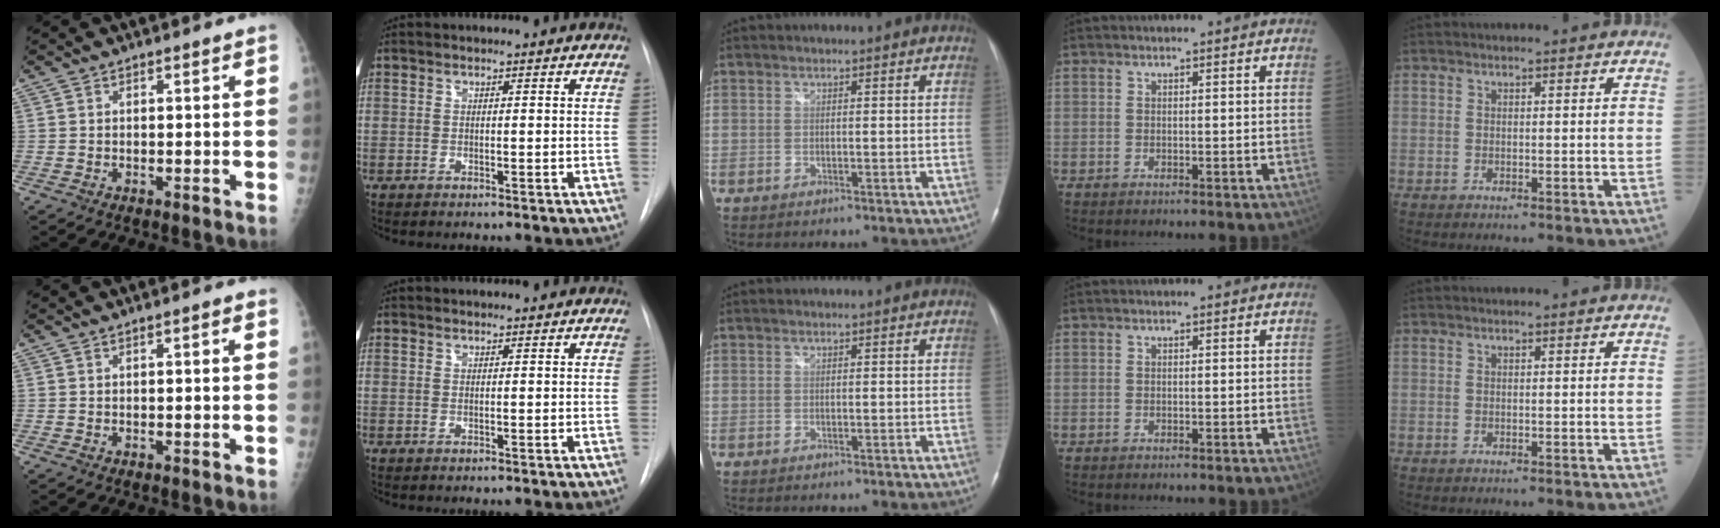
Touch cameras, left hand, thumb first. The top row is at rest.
{"thumb": {"total": 1.2, "force": [0.4, 0.2, 1.2], "torque": [-0.022, 0.002, 0.004]}, "index": {"total": 0.8, "force": [0.7, 0.2, 0.0], "torque": [-0.005, 0.011, 0.013]}}